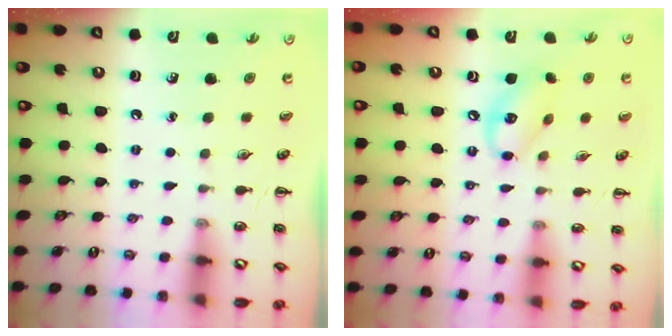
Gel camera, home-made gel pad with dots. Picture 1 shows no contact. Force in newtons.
{"total": 10.9, "press": 10.7, "slide": 2.1}